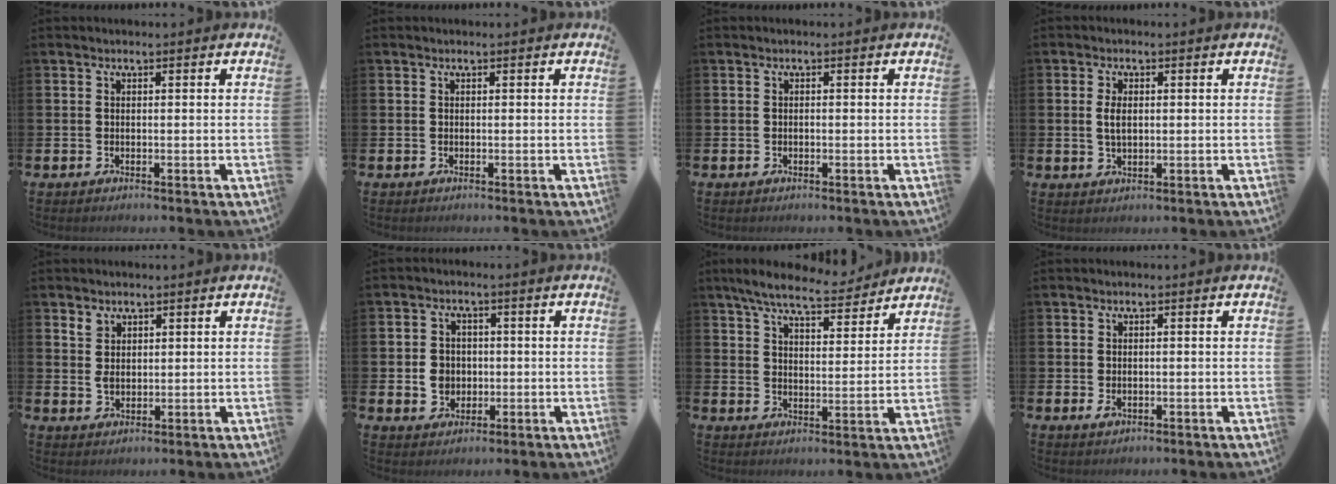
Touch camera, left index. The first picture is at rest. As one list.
[{"total": 0.0}, {"total": 0.0}, {"total": 2.7, "force": [0.6, 1.4, 2.2], "torque": [-0.030, 0.000, 0.006]}, {"total": 2.5, "force": [1.7, 1.7, 0.9], "torque": [-0.009, 0.001, 0.029]}, {"total": 4.0, "force": [0.0, 3.7, 1.4], "torque": [-0.015, 0.002, -0.007]}, {"total": 7.9, "force": [7.2, 1.5, 2.7], "torque": [-0.070, -0.037, 0.127]}, {"total": 1.3, "force": [0.0, 0.8, 1.0], "torque": [-0.011, 0.000, -0.003]}]